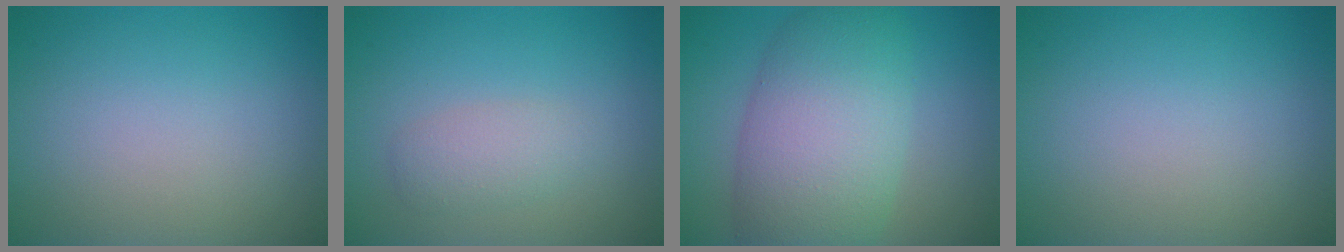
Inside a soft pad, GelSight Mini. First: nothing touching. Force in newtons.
{"total": 2.1, "press": 2.1, "slide": 0.1}
{"total": 9.2, "press": 9.2, "slide": 0.3}
{"total": 0.0}